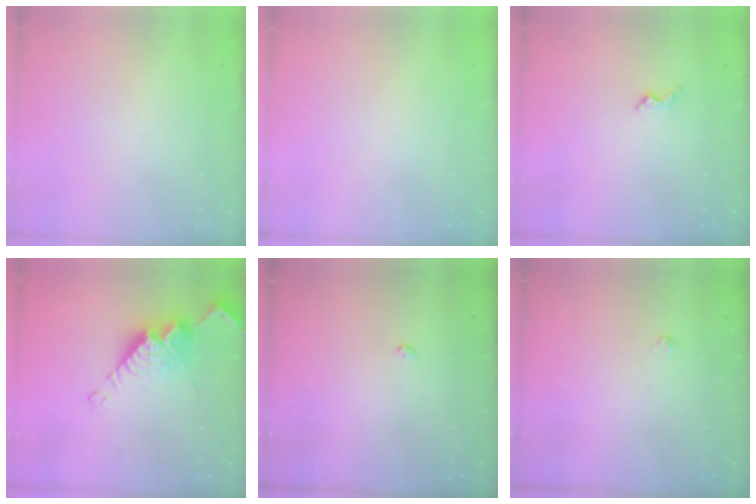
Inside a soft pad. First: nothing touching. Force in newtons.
{"total": 0.0}
{"total": 3.0, "press": 3.0, "slide": 0.5}
{"total": 15.4, "press": 15.3, "slide": 1.3}
{"total": 2.5, "press": 2.4, "slide": 0.5}
{"total": 2.5, "press": 2.4, "slide": 0.4}